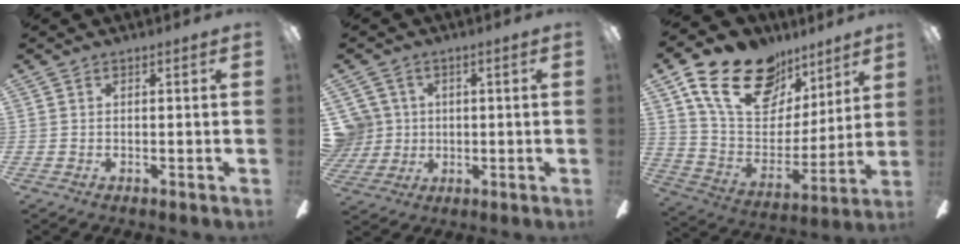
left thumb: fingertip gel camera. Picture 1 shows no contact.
{"total": 7.4, "force": [1.6, 7.2, 0.9], "torque": [-0.044, 0.002, 0.035]}
{"total": 22.8, "force": [13.6, 13.6, 12.1], "torque": [-0.211, -0.061, 0.249]}